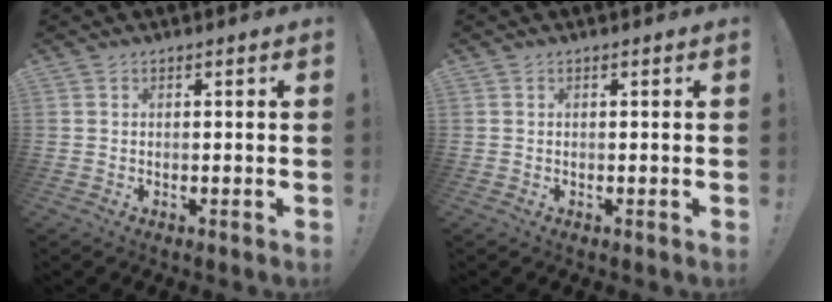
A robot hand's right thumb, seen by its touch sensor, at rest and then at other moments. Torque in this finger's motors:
{"motor_torque": [-0.04, 0.04, 0.00, 0.00, 0.00]}